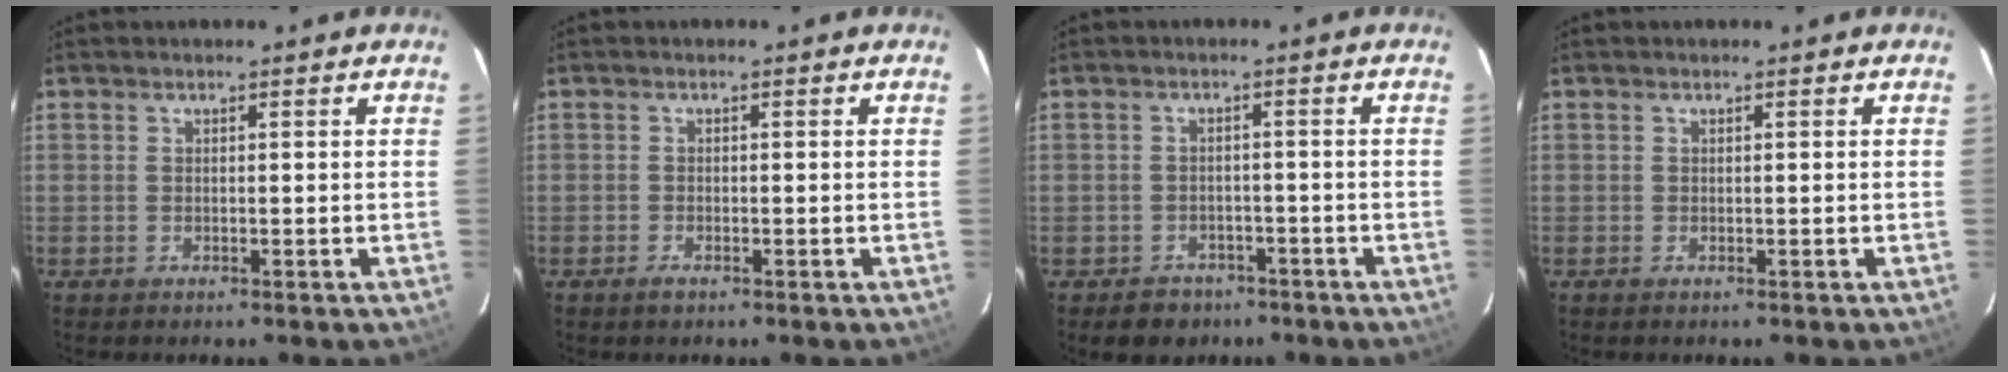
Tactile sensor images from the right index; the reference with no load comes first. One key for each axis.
{"total": 1.2, "fx": -0.9, "fy": 0.4, "fz": 0.7, "tx": -0.012, "ty": -0.002, "tz": -0.019}
{"total": 5.5, "fx": -3.7, "fy": 3.9, "fz": 1.0, "tx": -0.028, "ty": 0.016, "tz": -0.045}
{"total": 0.0}